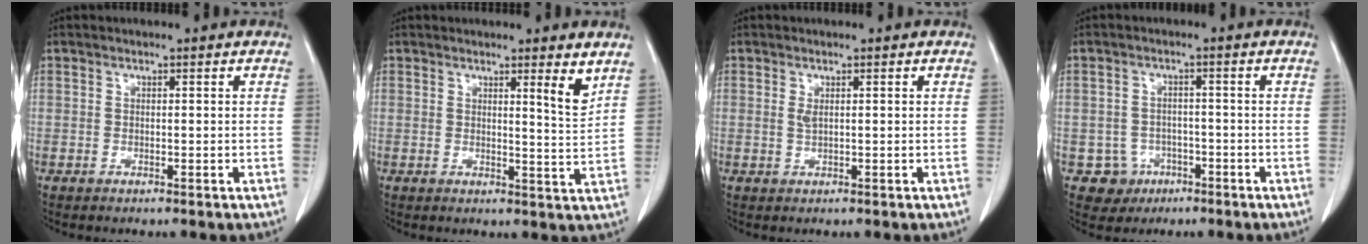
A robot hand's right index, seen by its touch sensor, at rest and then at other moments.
{"total": 3.7, "force": [2.4, -0.2, 2.8], "torque": [-0.039, -0.019, 0.032]}
{"total": 1.0, "force": [0.3, 0.2, 0.9], "torque": [-0.021, -0.002, 0.009]}
{"total": 4.4, "force": [-1.9, 4.0, 0.0], "torque": [0.007, 0.014, -0.023]}